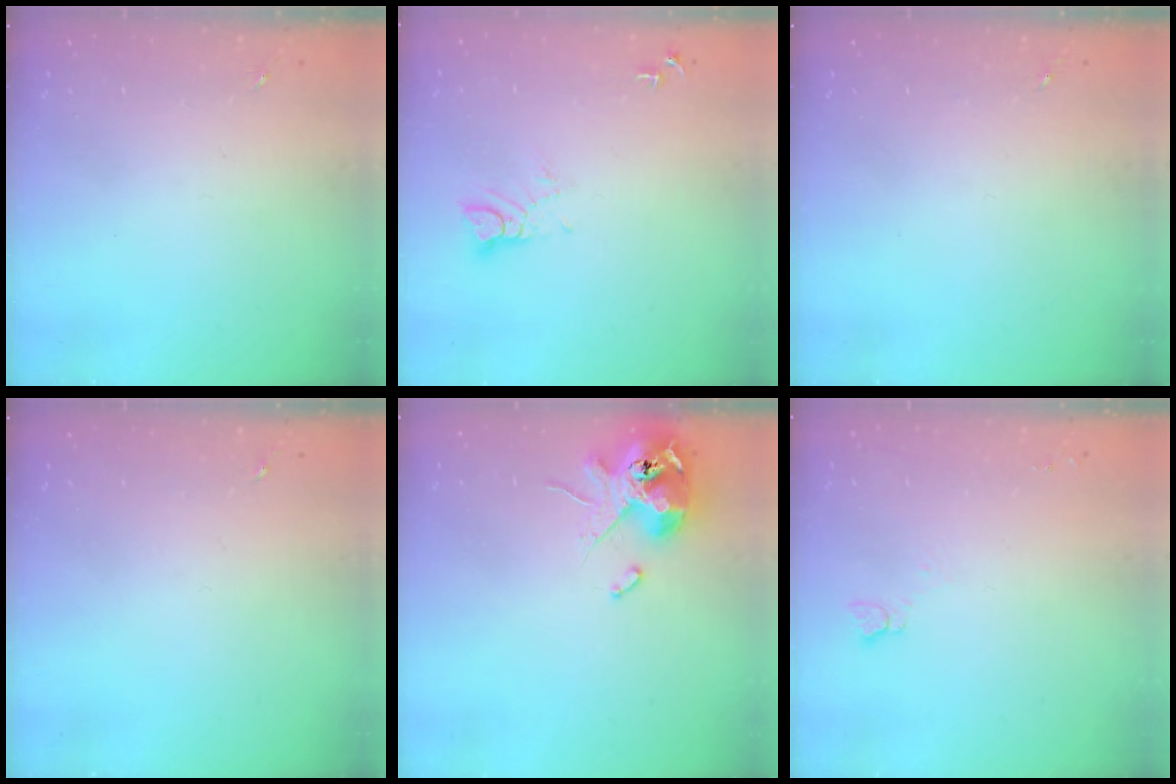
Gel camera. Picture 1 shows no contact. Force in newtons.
{"total": 4.3, "press": 4.3, "slide": 0.4}
{"total": 0.0}
{"total": 0.0}
{"total": 12.7, "press": 12.5, "slide": 2.1}
{"total": 2.7, "press": 2.7, "slide": 0.3}